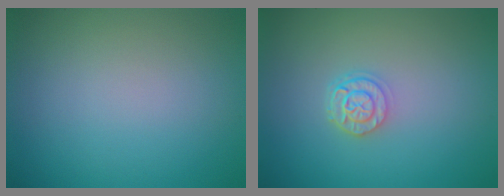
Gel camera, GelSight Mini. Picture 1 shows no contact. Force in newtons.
{"total": 2.3, "press": 1.9, "slide": 1.4}